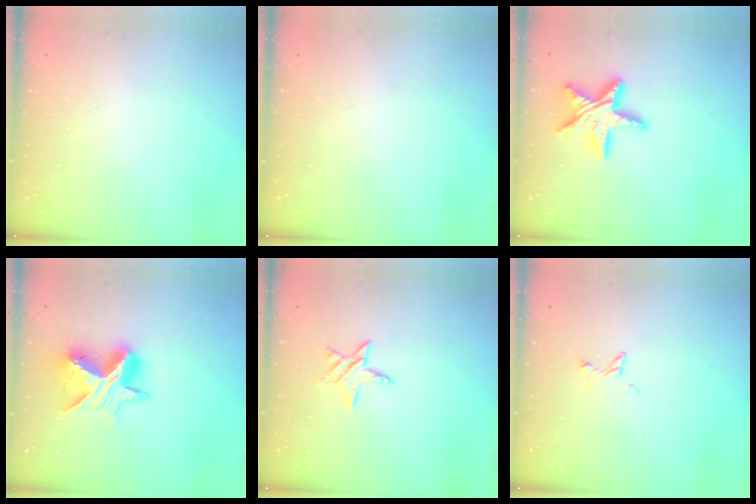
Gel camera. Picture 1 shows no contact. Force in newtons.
{"total": 0.0}
{"total": 14.8, "press": 14.7, "slide": 1.2}
{"total": 13.1, "press": 13.1, "slide": 1.0}
{"total": 7.2, "press": 7.1, "slide": 0.7}
{"total": 3.6, "press": 3.6, "slide": 0.3}